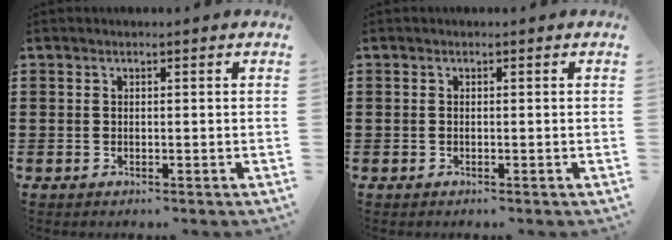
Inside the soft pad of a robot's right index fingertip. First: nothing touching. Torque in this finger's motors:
{"motor_torque": [-1.04, 1.10, 0.02, 0.01]}